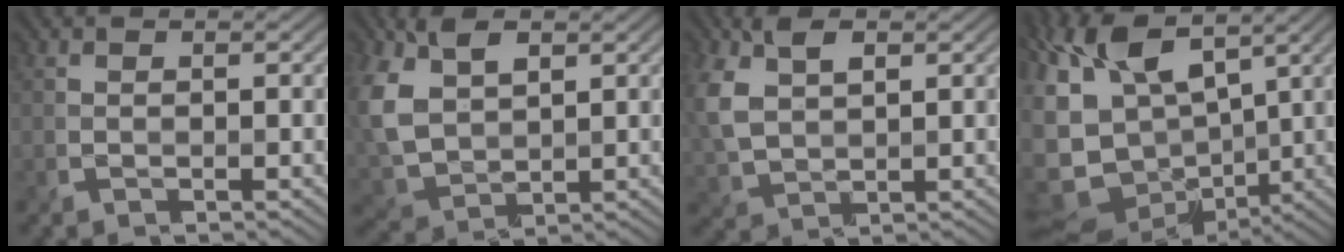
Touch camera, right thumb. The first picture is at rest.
{"total": 9.0, "force": [3.0, 5.8, 6.3], "torque": [-0.172, -0.002, 0.062]}
{"total": 7.2, "force": [2.1, 4.4, 5.3], "torque": [-0.138, 0.004, 0.042]}
{"total": 14.9, "force": [3.7, 9.3, 11.0], "torque": [-0.248, -0.004, 0.087]}